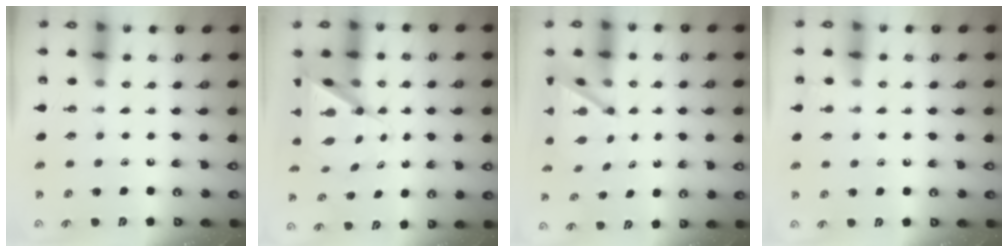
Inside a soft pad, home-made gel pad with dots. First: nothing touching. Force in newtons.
{"total": 9.0, "press": 8.9, "slide": 0.8}
{"total": 3.9, "press": 3.9, "slide": 0.4}
{"total": 3.0, "press": 3.0, "slide": 0.3}